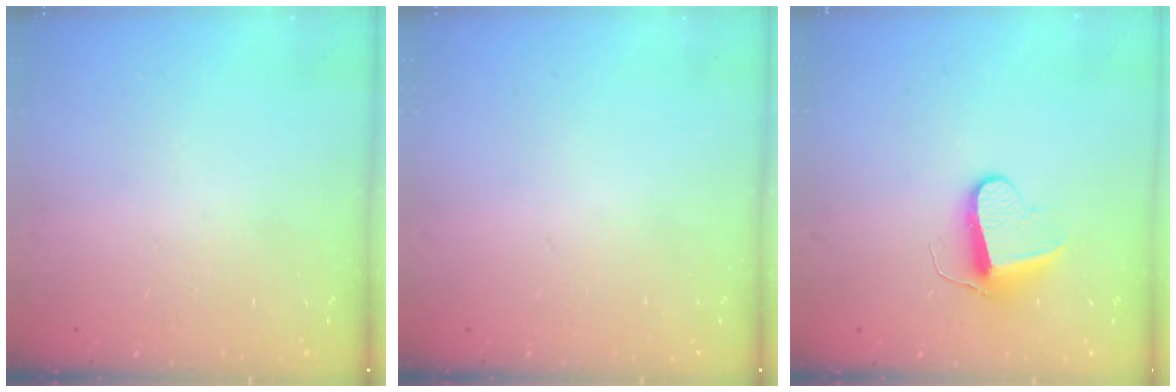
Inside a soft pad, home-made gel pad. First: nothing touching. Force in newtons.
{"total": 0.0}
{"total": 9.4, "press": 9.4, "slide": 0.7}